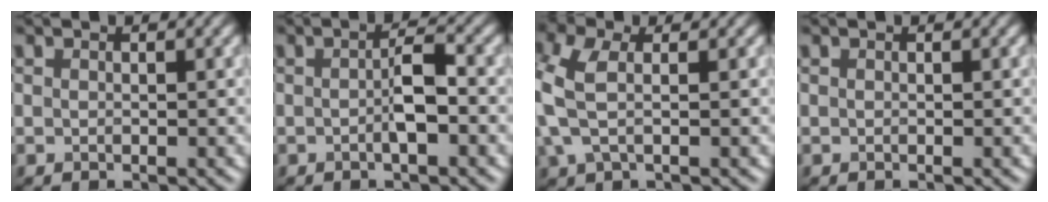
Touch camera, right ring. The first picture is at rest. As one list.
[{"total": 2.6, "force": [-0.5, 0.6, 2.5], "torque": [-0.045, 0.003, -0.011]}, {"total": 4.7, "force": [0.4, 2.3, 4.0], "torque": [-0.110, 0.007, 0.001]}, {"total": 0.0}]